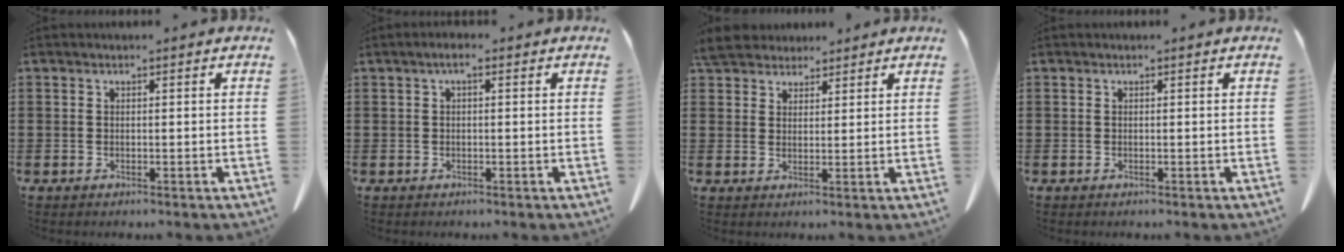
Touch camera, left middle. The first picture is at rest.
{"total": 1.5, "force": [0.0, 0.4, 1.4], "torque": [-0.027, 0.001, -0.001]}
{"total": 5.1, "force": [4.7, 1.8, 1.1], "torque": [-0.038, -0.005, 0.090]}
{"total": 0.0}